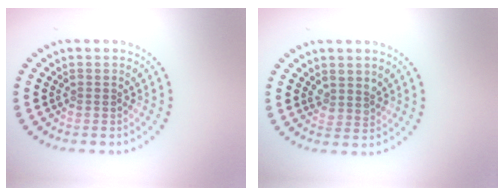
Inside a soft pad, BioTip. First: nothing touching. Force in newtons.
{"total": 1.7, "press": 1.4, "slide": 0.9}